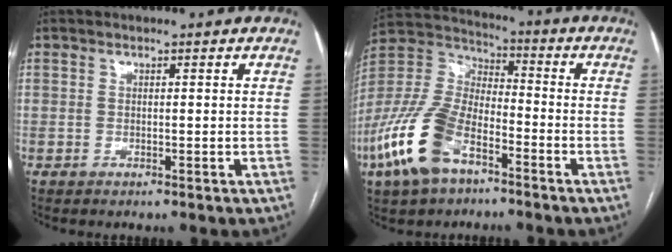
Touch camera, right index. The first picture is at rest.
{"total": 15.1, "force": [-8.0, 6.9, 10.8], "torque": [-0.248, -0.002, -0.158]}